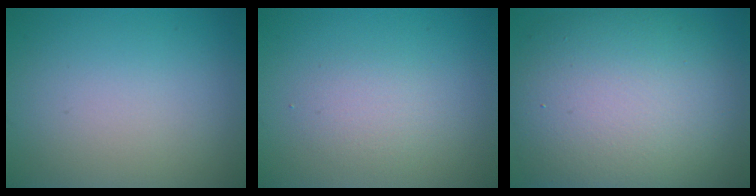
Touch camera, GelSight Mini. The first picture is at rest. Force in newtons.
{"total": 1.7, "press": 1.7, "slide": 0.2}
{"total": 13.3, "press": 13.3, "slide": 0.5}